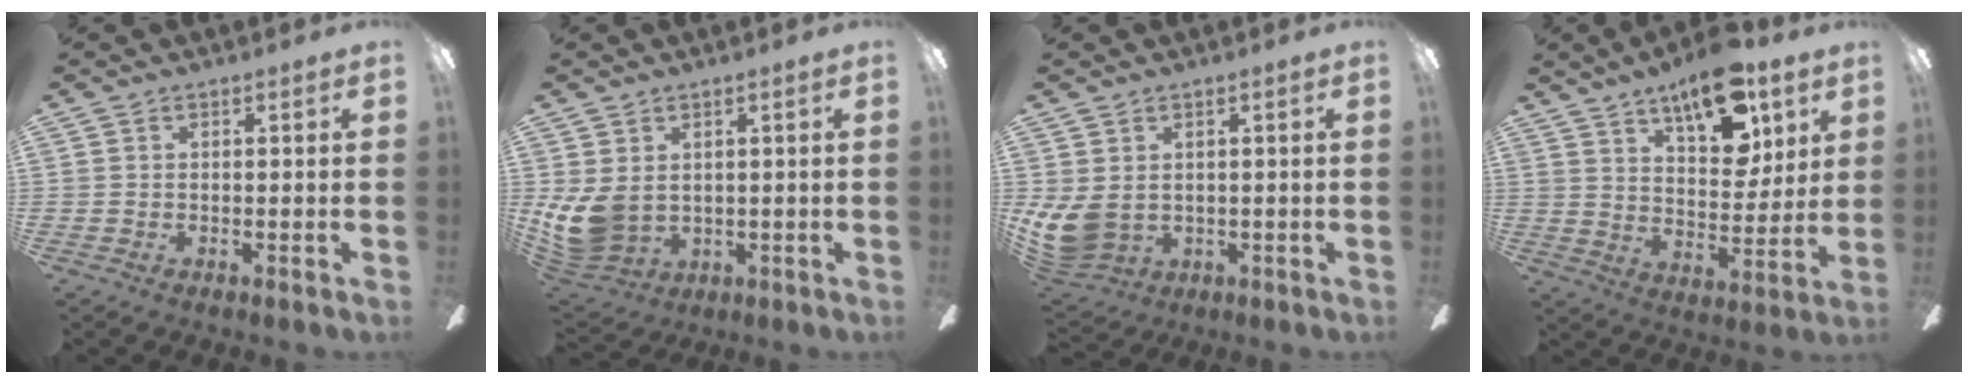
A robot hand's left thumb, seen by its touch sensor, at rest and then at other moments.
{"total": 9.5, "force": [1.0, 7.2, 6.2], "torque": [-0.148, -0.011, 0.022]}
{"total": 7.8, "force": [1.1, 5.8, 5.1], "torque": [-0.117, -0.015, 0.026]}
{"total": 16.6, "force": [11.0, 7.3, 10.0], "torque": [-0.147, -0.054, 0.188]}